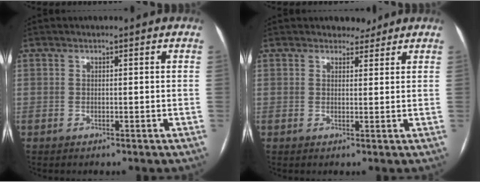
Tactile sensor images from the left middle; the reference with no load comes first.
{"total": 2.3, "force": [2.0, 1.1, 0.1], "torque": [0.002, -0.001, 0.026]}